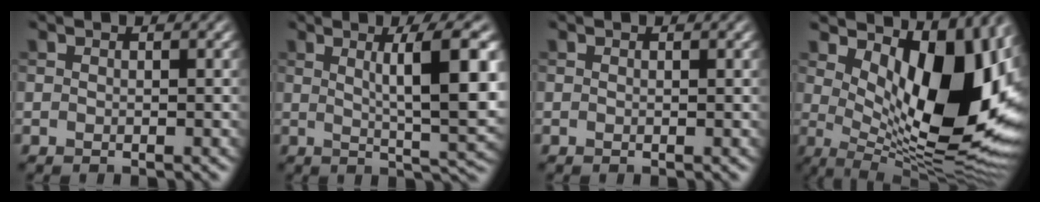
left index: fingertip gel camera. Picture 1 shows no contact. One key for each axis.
{"total": 9.0, "fx": 2.2, "fy": 1.9, "fz": 8.5, "tx": -0.106, "ty": 0.000, "tz": 0.036}
{"total": 0.0}
{"total": 13.2, "fx": 3.3, "fy": 6.1, "fz": 11.3, "tx": -0.156, "ty": -0.021, "tz": 0.065}